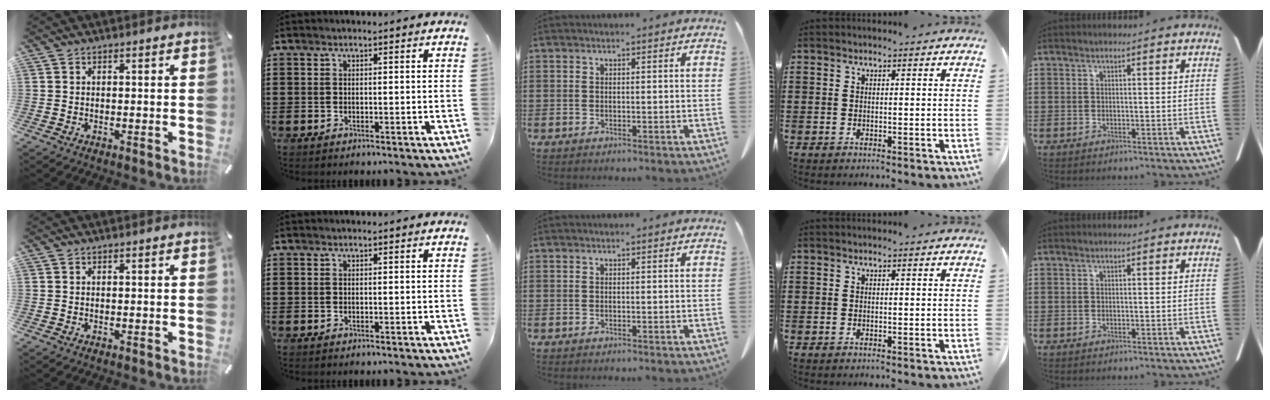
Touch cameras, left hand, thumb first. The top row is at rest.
{}